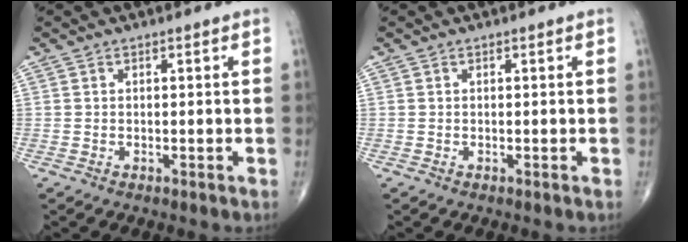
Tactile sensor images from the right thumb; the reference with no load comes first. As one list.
[{"total": 0.0}]